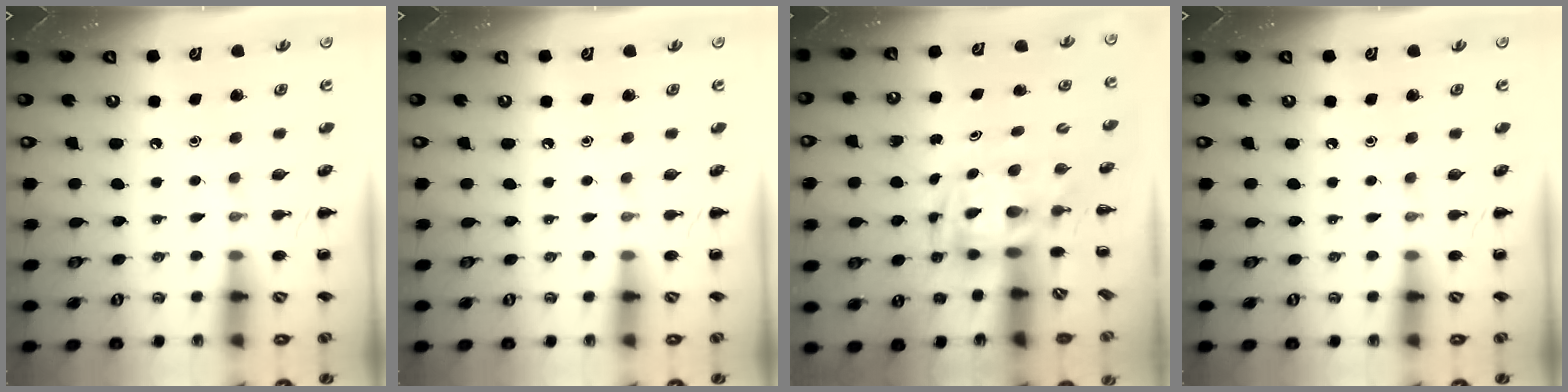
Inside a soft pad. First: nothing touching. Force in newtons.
{"total": 0.0}
{"total": 3.6, "press": 3.6, "slide": 0.7}
{"total": 0.0}